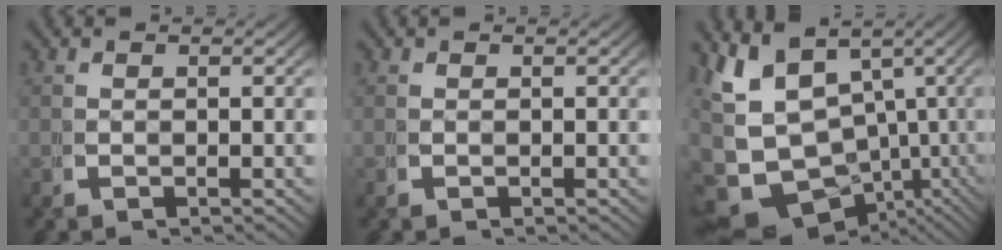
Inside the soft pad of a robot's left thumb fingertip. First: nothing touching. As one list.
[{"total": 0.0}, {"total": 15.5, "force": [-2.6, 11.2, 10.4], "torque": [-0.213, -0.076, -0.008]}]